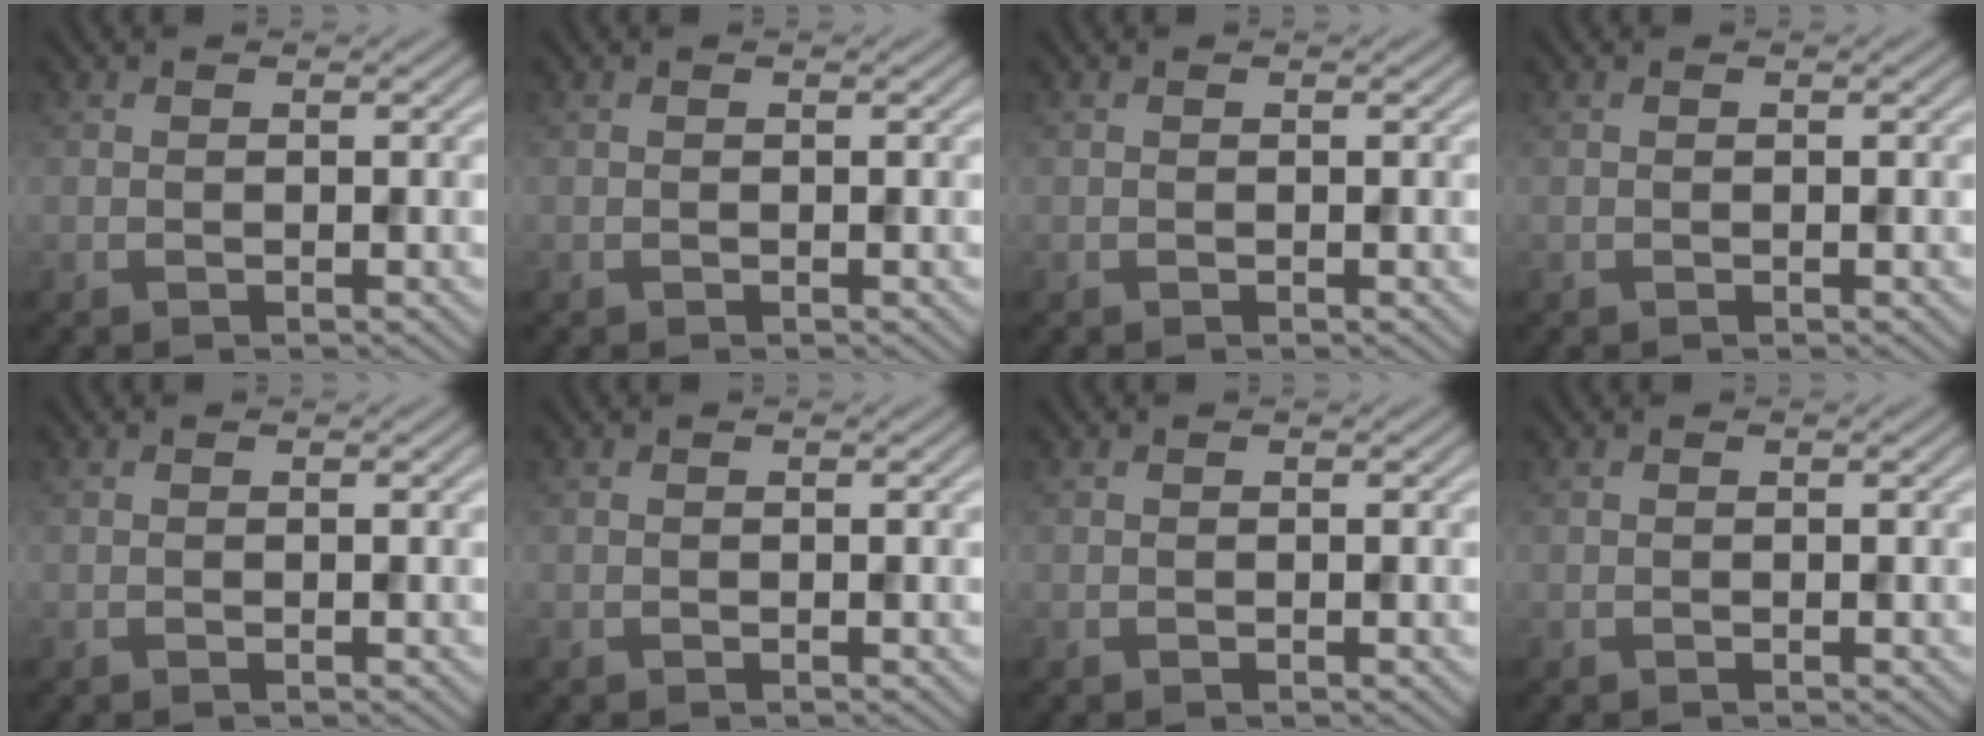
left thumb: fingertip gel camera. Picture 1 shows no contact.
{"total": 0.0}
{"total": 0.0}
{"total": 0.0}
{"total": 0.0}
{"total": 0.0}
{"total": 0.0}
{"total": 0.0}